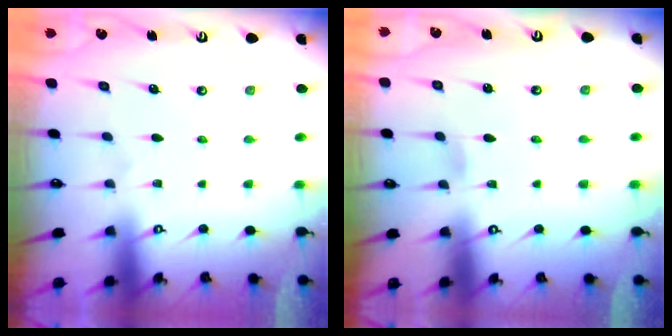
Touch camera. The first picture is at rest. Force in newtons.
{"total": 2.6, "press": 2.6, "slide": 0.3}